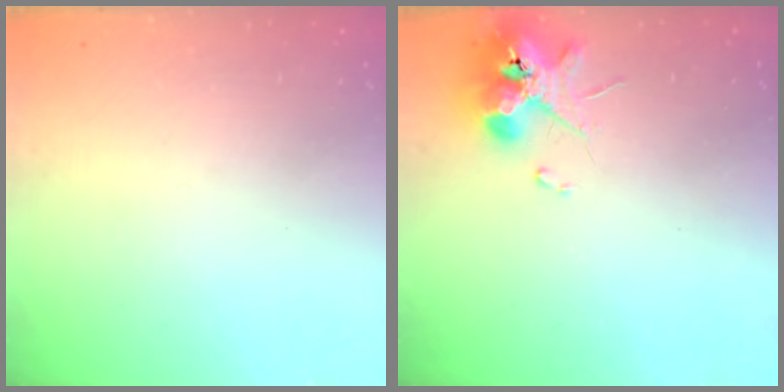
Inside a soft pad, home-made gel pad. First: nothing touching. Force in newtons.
{"total": 11.3, "press": 11.2, "slide": 0.9}